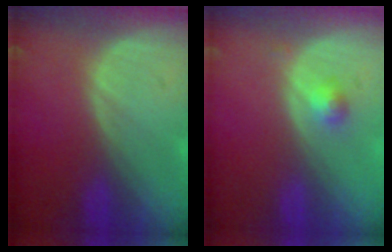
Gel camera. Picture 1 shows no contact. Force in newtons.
{"total": 2.0, "press": 1.8, "slide": 0.8}